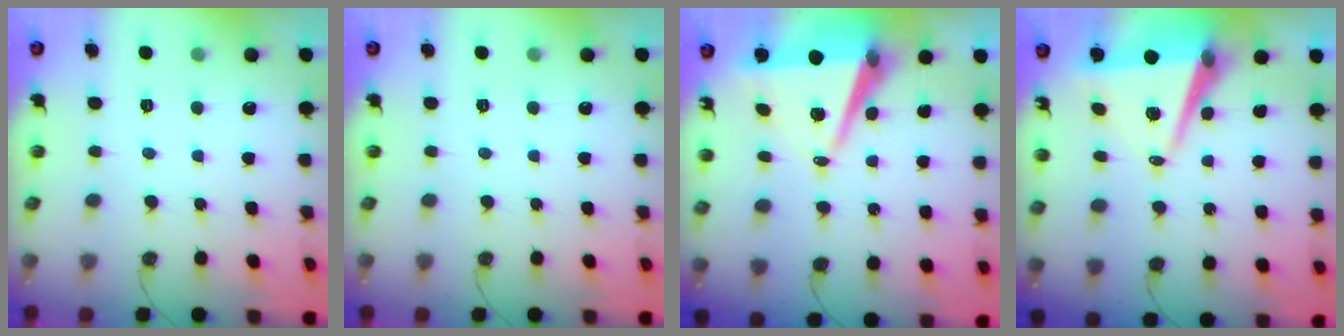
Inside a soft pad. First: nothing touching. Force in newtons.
{"total": 0.0}
{"total": 9.1, "press": 8.1, "slide": 4.1}
{"total": 8.5, "press": 7.3, "slide": 4.3}